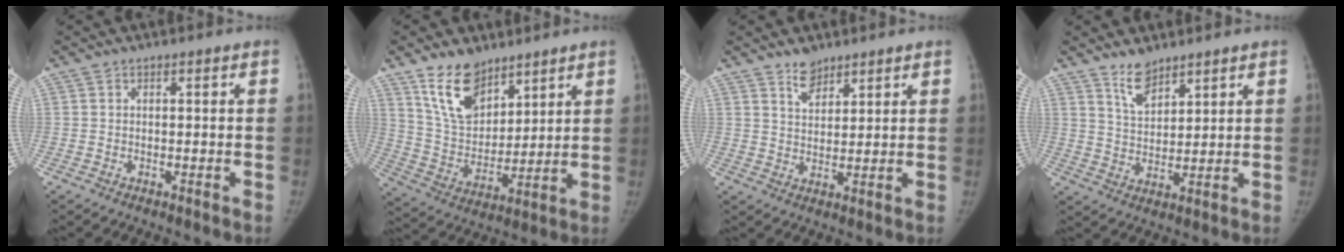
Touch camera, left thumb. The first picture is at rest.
{"total": 12.6, "force": [8.7, 7.0, 5.8], "torque": [-0.071, -0.057, 0.174]}
{"total": 4.1, "force": [3.3, 2.2, 1.3], "torque": [-0.001, -0.028, 0.061]}
{"total": 5.5, "force": [4.4, 2.4, 2.3], "torque": [-0.022, -0.037, 0.088]}